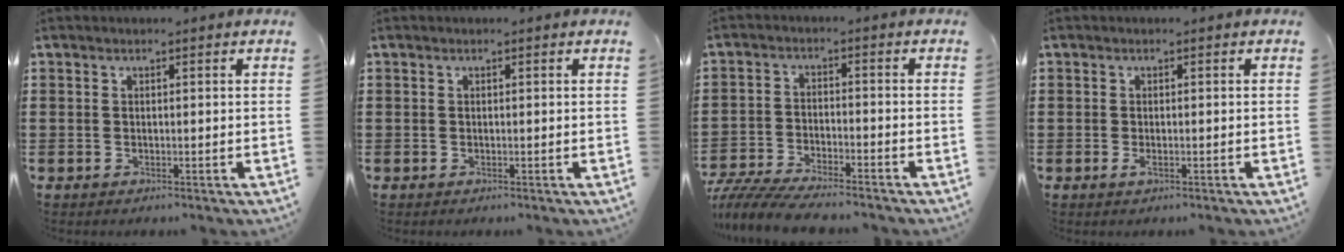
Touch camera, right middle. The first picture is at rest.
{"total": 0.0}
{"total": 5.9, "force": [-5.7, 0.4, 1.5], "torque": [-0.041, -0.007, -0.114]}
{"total": 0.9, "force": [-0.5, 0.4, 0.7], "torque": [-0.012, -0.005, -0.010]}